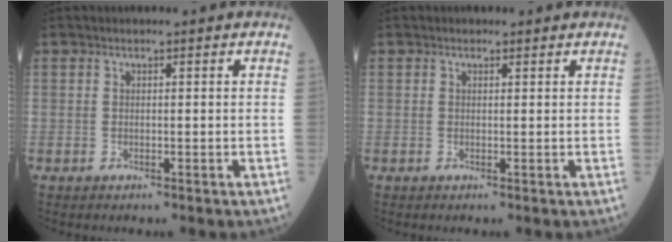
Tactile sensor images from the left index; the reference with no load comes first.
{"total": 0.6, "force": [0.5, 0.3, 0.1], "torque": [-0.008, -0.004, 0.004]}